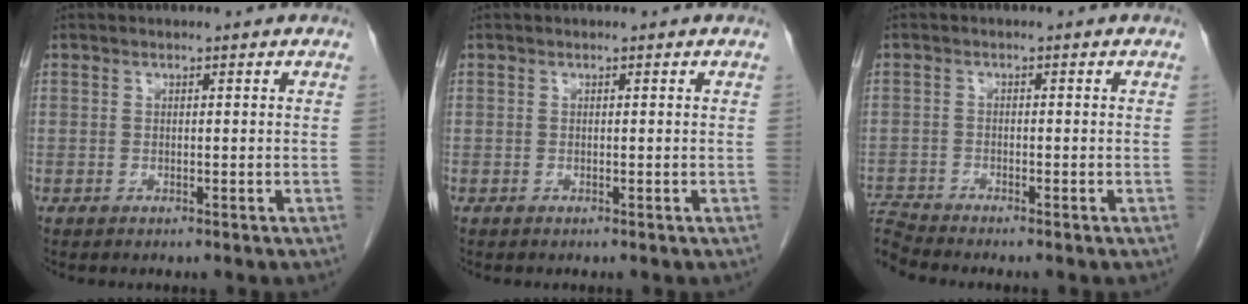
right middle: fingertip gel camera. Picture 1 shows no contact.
{"total": 0.0}
{"total": 3.6, "force": [-3.4, -1.2, 0.0], "torque": [-0.011, -0.011, -0.064]}